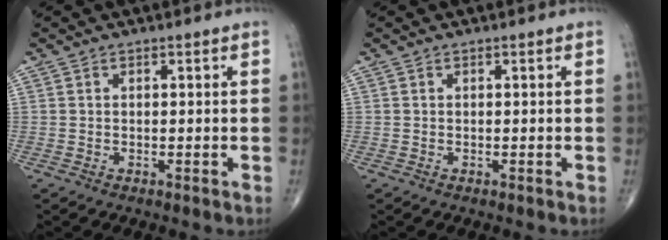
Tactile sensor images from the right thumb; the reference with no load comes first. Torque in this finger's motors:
{"motor_torque": [0.00, 0.00, 0.02, -0.02, 0.02]}